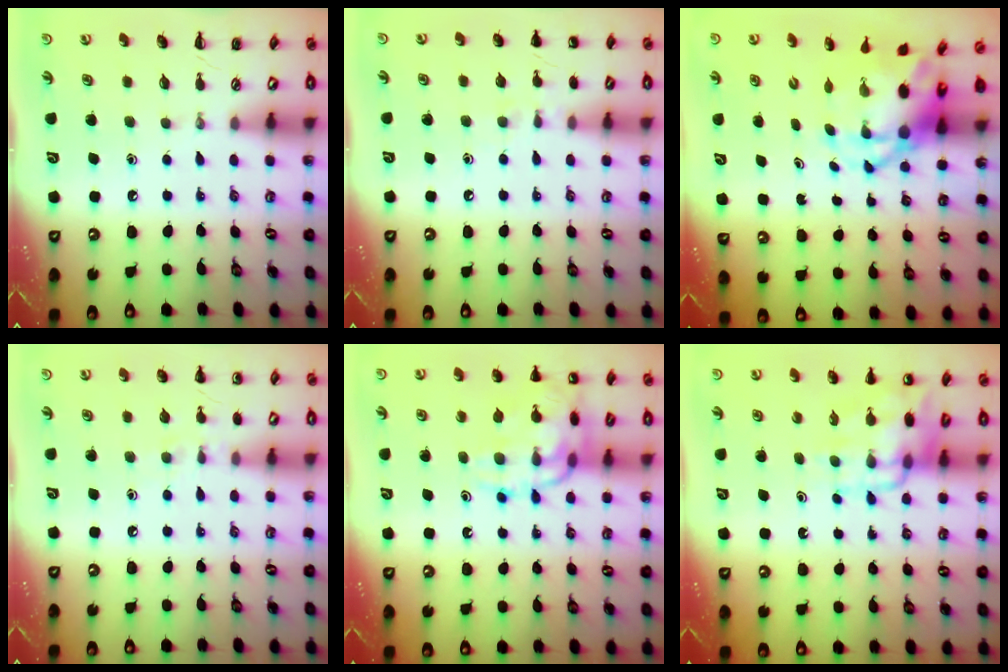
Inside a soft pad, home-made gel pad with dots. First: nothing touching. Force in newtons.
{"total": 6.5, "press": 6.3, "slide": 1.5}
{"total": 5.8, "press": 5.6, "slide": 1.7}
{"total": 7.1, "press": 6.8, "slide": 2.1}
{"total": 16.7, "press": 16.5, "slide": 2.5}
{"total": 13.1, "press": 12.8, "slide": 2.9}